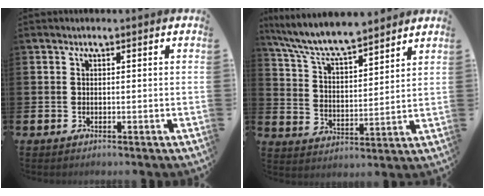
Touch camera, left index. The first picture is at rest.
{"total": 7.8, "force": [7.4, 1.1, 2.3], "torque": [-0.082, -0.047, 0.130]}